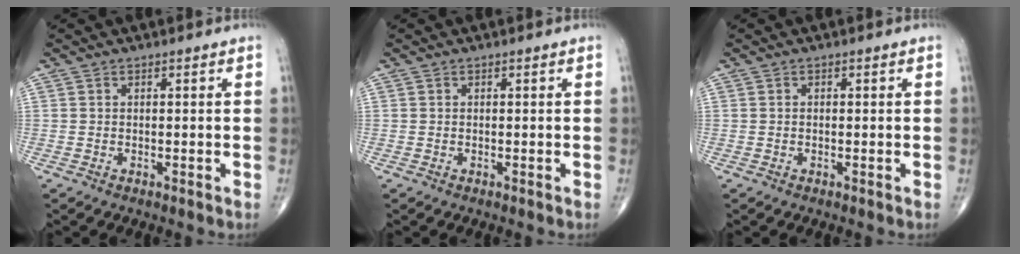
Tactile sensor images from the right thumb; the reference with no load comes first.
{"total": 0.0}
{"total": 0.0}